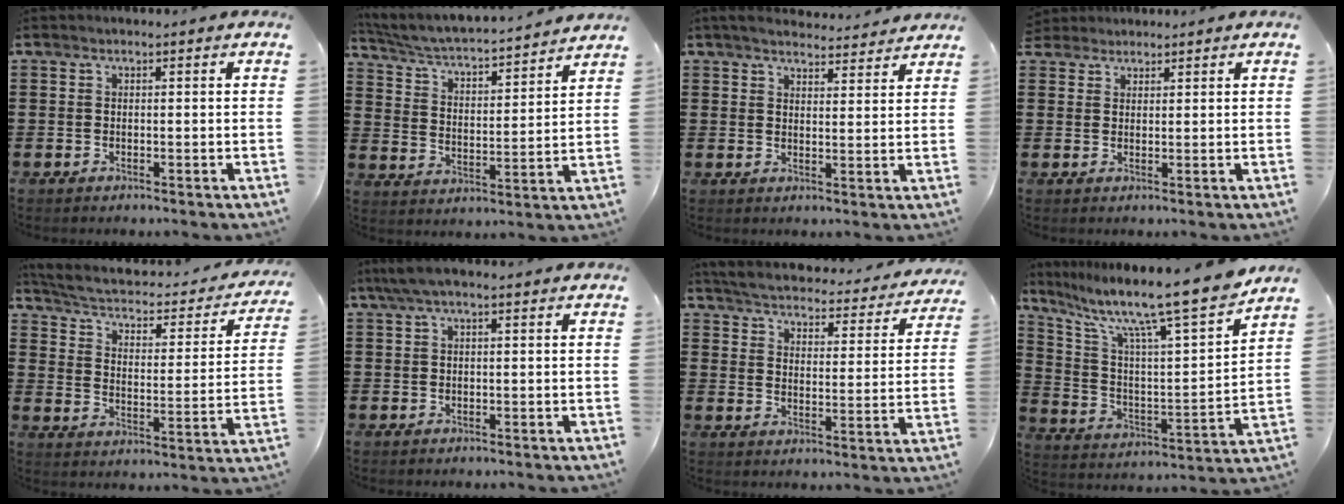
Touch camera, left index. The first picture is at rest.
{"total": 3.8, "force": [3.5, 0.0, 1.4], "torque": [-0.046, -0.037, 0.049]}
{"total": 2.0, "force": [2.0, 0.3, 0.3], "torque": [-0.010, 0.000, 0.038]}
{"total": 1.9, "force": [1.6, 0.9, -0.1], "torque": [-0.004, 0.006, 0.033]}
{"total": 2.9, "force": [2.0, 0.9, 1.9], "torque": [-0.051, -0.025, 0.025]}
{"total": 2.4, "force": [1.0, 0.4, 2.2], "torque": [-0.048, -0.002, 0.016]}
{"total": 4.1, "force": [4.1, -0.2, 0.5], "torque": [-0.035, -0.035, 0.065]}
{"total": 12.1, "force": [10.0, 0.3, 6.9], "torque": [-0.156, -0.076, 0.155]}